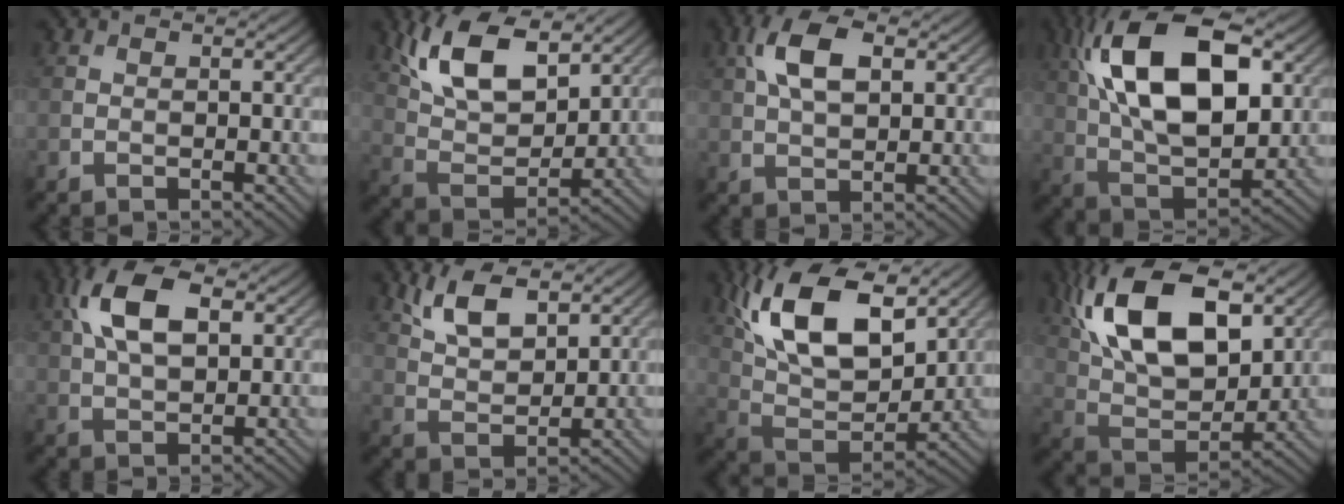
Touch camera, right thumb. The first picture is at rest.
{"total": 12.1, "force": [6.8, 5.4, 8.4], "torque": [-0.174, 0.004, 0.130]}
{"total": 7.2, "force": [2.4, 3.7, 5.7], "torque": [-0.124, 0.011, 0.041]}
{"total": 18.4, "force": [5.8, 9.3, 14.8], "torque": [-0.288, 0.035, 0.087]}
{"total": 9.9, "force": [3.4, 5.1, 7.8], "torque": [-0.174, 0.017, 0.059]}
{"total": 6.9, "force": [4.1, 2.9, 4.7], "torque": [-0.105, -0.001, 0.085]}
{"total": 16.4, "force": [7.7, 8.2, 12.0], "torque": [-0.245, 0.010, 0.133]}
{"total": 17.5, "force": [7.4, 9.0, 13.0], "torque": [-0.269, 0.020, 0.126]}